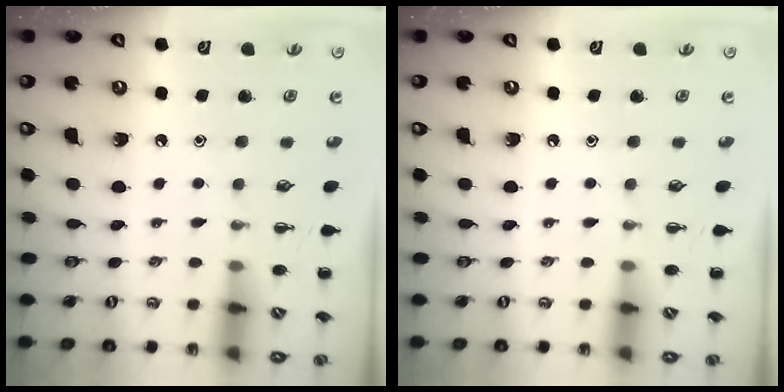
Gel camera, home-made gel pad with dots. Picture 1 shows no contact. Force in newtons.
{"total": 0.0}